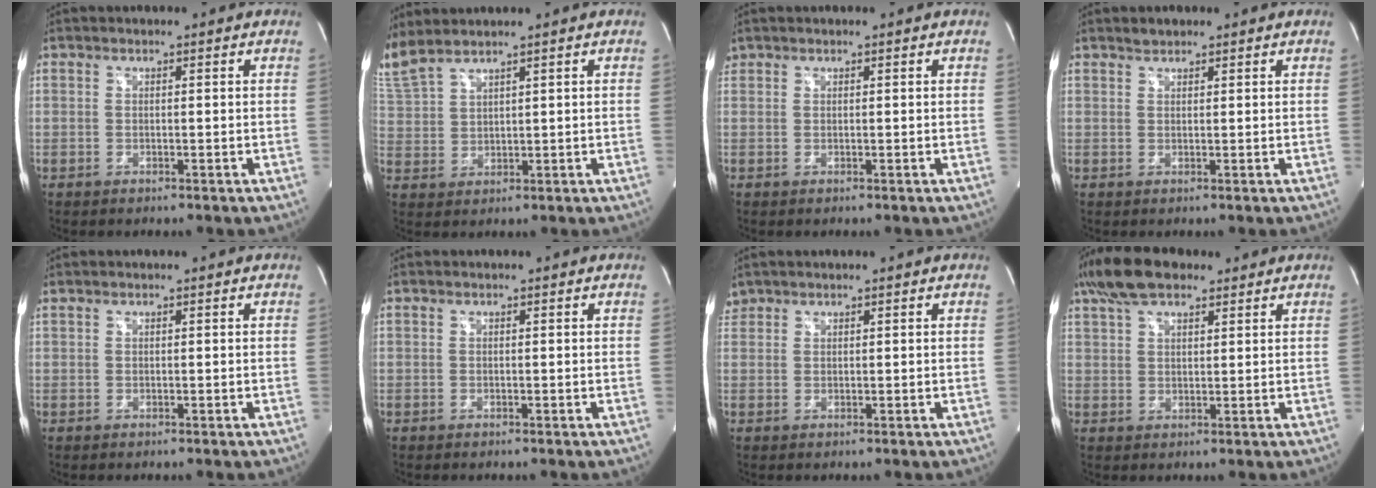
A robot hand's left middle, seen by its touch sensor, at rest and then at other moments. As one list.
[{"total": 6.8, "force": [6.1, 0.4, 2.9], "torque": [-0.090, 0.012, 0.142]}, {"total": 0.8, "force": [0.6, 0.5, 0.0], "torque": [0.000, 0.014, 0.011]}, {"total": 1.3, "force": [1.1, 0.5, 0.3], "torque": [-0.008, 0.003, 0.020]}, {"total": 0.0}, {"total": 0.0}, {"total": 1.8, "force": [1.5, 1.0, -0.1], "torque": [0.002, 0.015, 0.029]}, {"total": 8.8, "force": [6.3, 3.5, 5.0], "torque": [-0.103, 0.027, 0.116]}]